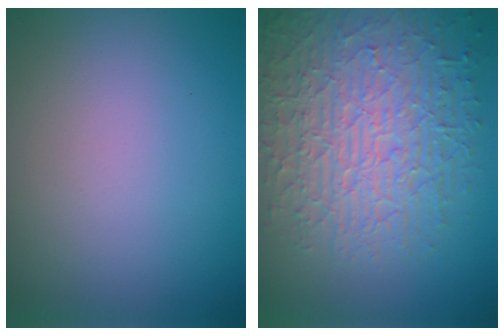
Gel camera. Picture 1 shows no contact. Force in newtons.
{"total": 8.9, "press": 6.2, "slide": 6.4}